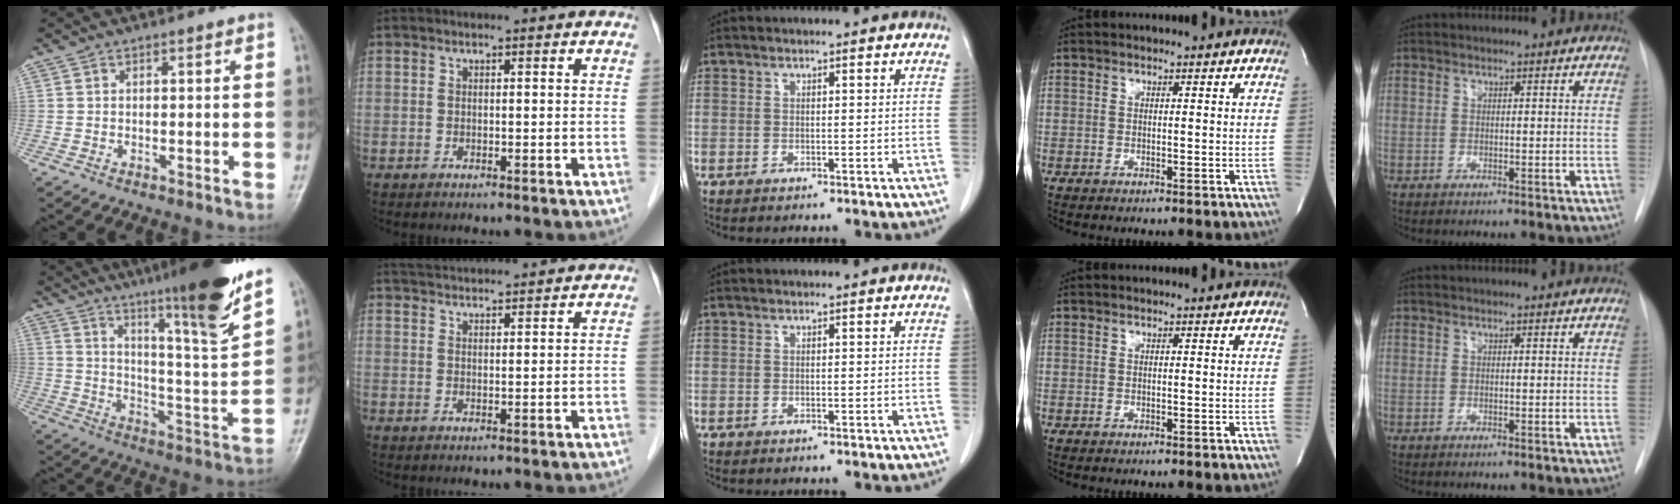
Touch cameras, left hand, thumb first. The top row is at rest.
{"thumb": {"total": 21.9, "force": [15.9, 1.2, 14.9], "torque": [-0.205, -0.079, 0.244]}, "index": {"total": 10.3, "force": [9.9, 0.2, 2.9], "torque": [-0.056, 0.035, 0.148]}}